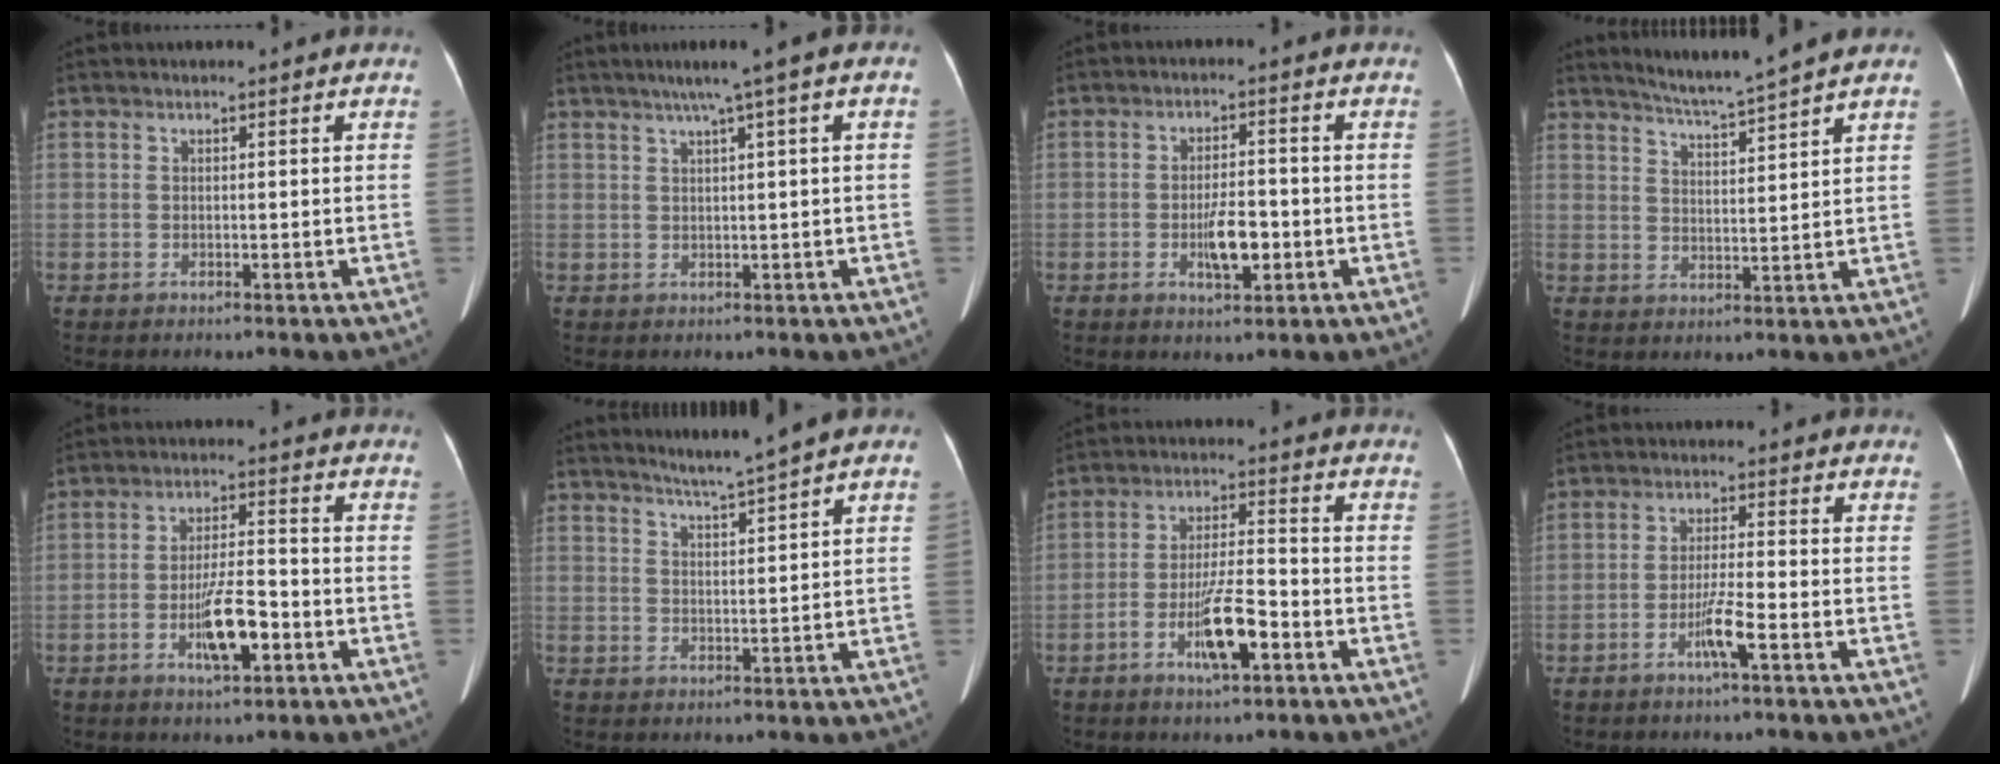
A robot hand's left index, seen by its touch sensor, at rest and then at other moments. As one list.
[{"total": 6.0, "force": [2.8, -0.4, 5.4], "torque": [-0.080, 0.028, 0.042]}, {"total": 5.2, "force": [-1.7, 1.8, 4.5], "torque": [-0.083, -0.005, -0.025]}, {"total": 6.6, "force": [6.0, -1.8, 2.3], "torque": [-0.047, -0.008, 0.107]}, {"total": 7.5, "force": [-3.1, 1.8, 6.6], "torque": [-0.130, -0.003, -0.053]}, {"total": 4.5, "force": [3.8, -1.5, 1.9], "torque": [-0.036, -0.008, 0.070]}, {"total": 8.5, "force": [-4.0, 1.6, 7.3], "torque": [-0.144, -0.004, -0.069]}, {"total": 4.5, "force": [-2.4, -0.3, 3.8], "torque": [-0.079, -0.011, -0.048]}]